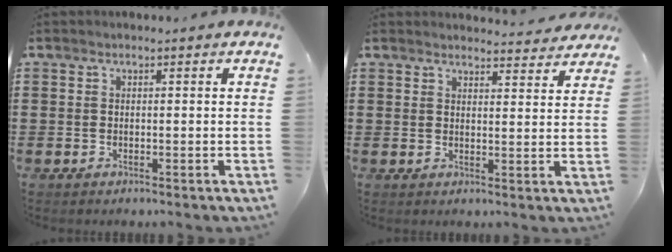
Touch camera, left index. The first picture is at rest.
{"total": 3.3, "force": [3.2, 0.3, 0.4], "torque": [-0.009, -0.015, 0.059]}